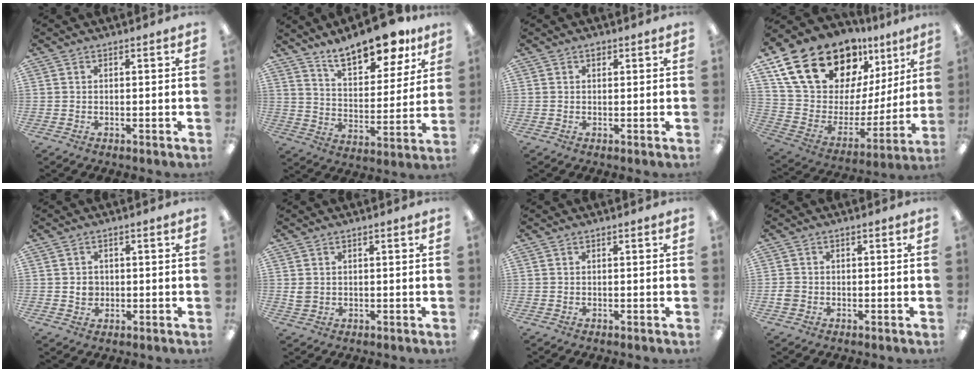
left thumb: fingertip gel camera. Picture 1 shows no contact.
{"total": 15.1, "force": [12.9, 4.7, 6.4], "torque": [-0.104, -0.084, 0.226]}
{"total": 1.0, "force": [0.6, 0.6, 0.5], "torque": [-0.005, -0.001, 0.009]}
{"total": 23.2, "force": [16.5, 11.6, 11.3], "torque": [-0.203, -0.104, 0.306]}
{"total": 2.8, "force": [0.1, 2.5, 1.2], "torque": [-0.018, 0.004, -0.002]}
{"total": 2.1, "force": [0.5, 1.8, 1.0], "torque": [-0.021, 0.005, 0.009]}
{"total": 0.0}
{"total": 2.1, "force": [-0.7, 1.8, 0.9], "torque": [-0.015, 0.004, -0.013]}